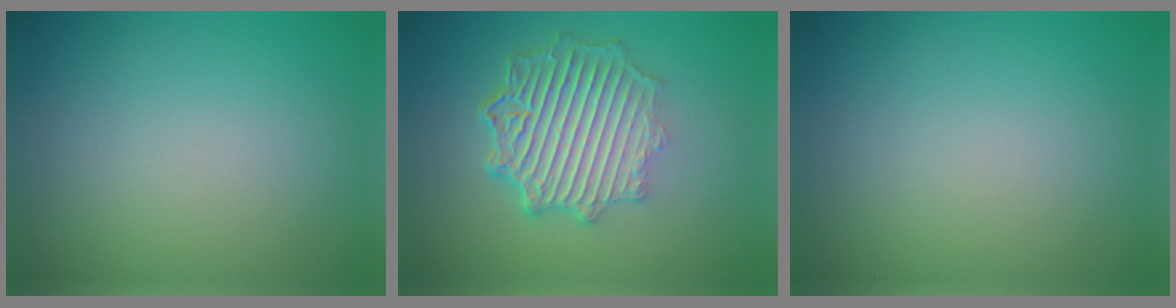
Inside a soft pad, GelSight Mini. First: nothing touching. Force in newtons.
{"total": 7.1, "press": 5.3, "slide": 4.7}
{"total": 0.0}